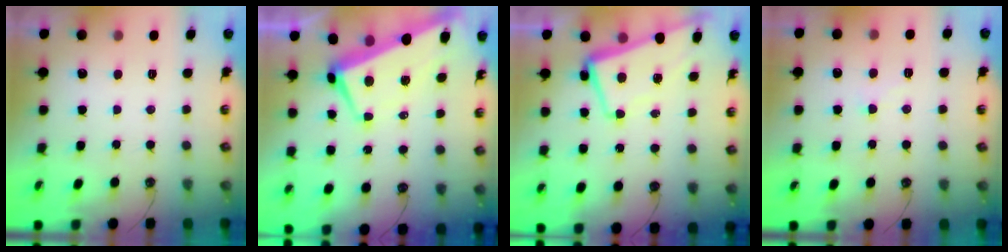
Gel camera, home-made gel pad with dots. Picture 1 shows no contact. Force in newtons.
{"total": 1.6, "press": 0.9, "slide": 1.3}
{"total": 1.1, "press": 0.6, "slide": 0.9}
{"total": 2.2, "press": 2.1, "slide": 0.6}